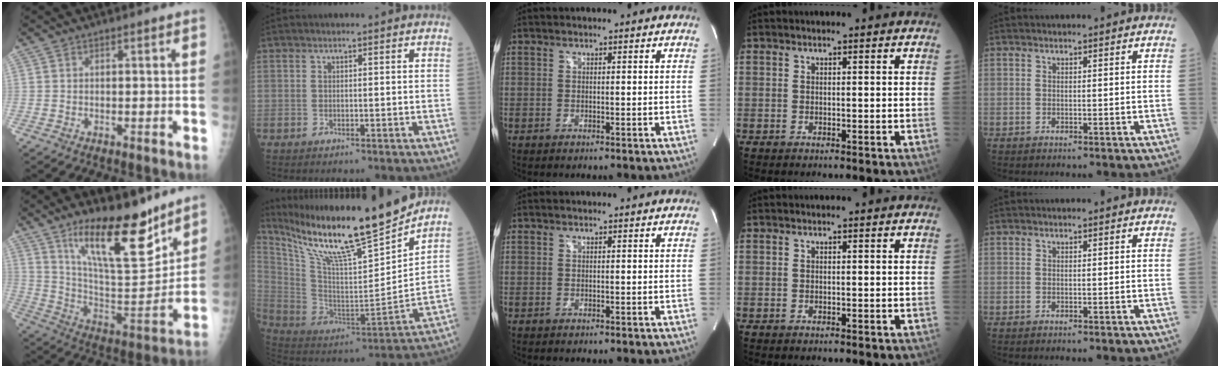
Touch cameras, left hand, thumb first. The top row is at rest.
{"thumb": {"total": 21.5, "force": [14.5, 7.0, 14.3], "torque": [-0.194, -0.092, 0.249]}, "index": {"total": 22.5, "force": [18.7, 0.6, 12.5], "torque": [-0.232, -0.023, 0.324]}}